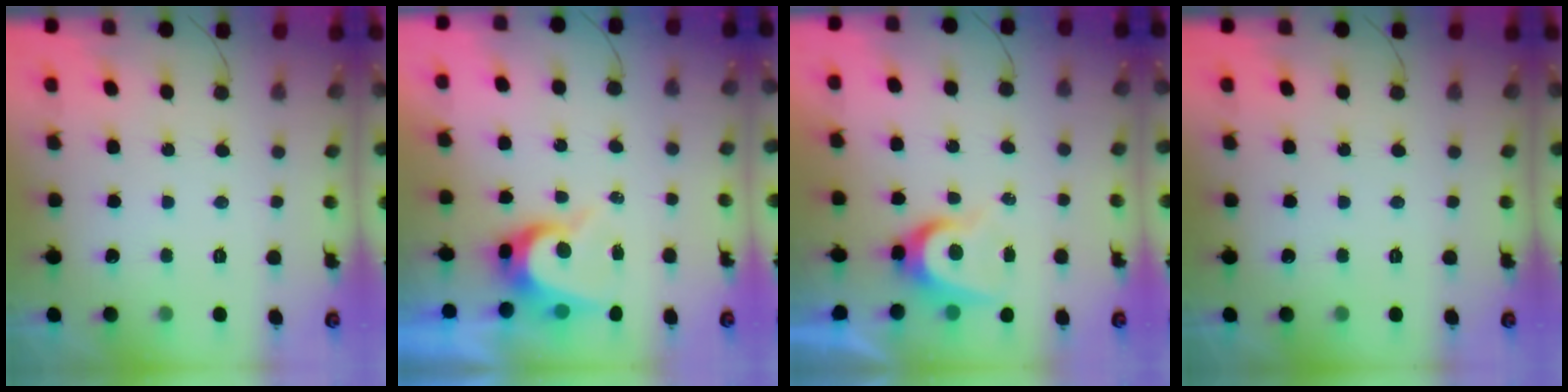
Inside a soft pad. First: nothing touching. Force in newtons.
{"total": 7.7, "press": 7.7, "slide": 0.6}
{"total": 6.3, "press": 6.3, "slide": 0.4}
{"total": 0.0}